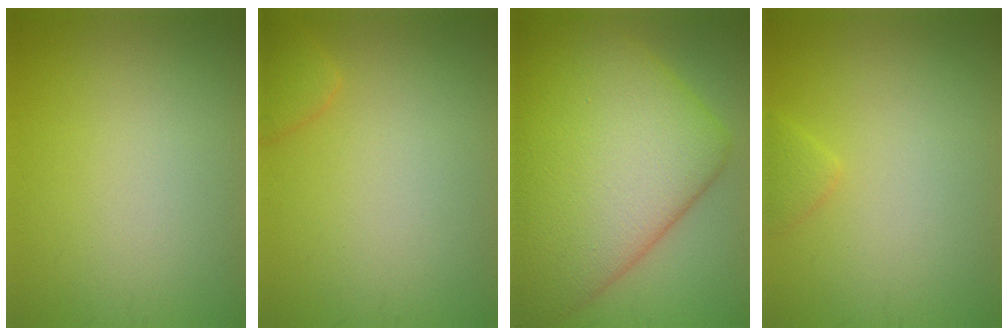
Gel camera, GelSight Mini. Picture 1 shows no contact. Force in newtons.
{"total": 1.6, "press": 1.6, "slide": 0.1}
{"total": 16.5, "press": 16.5, "slide": 0.2}
{"total": 1.0, "press": 1.0, "slide": 0.1}